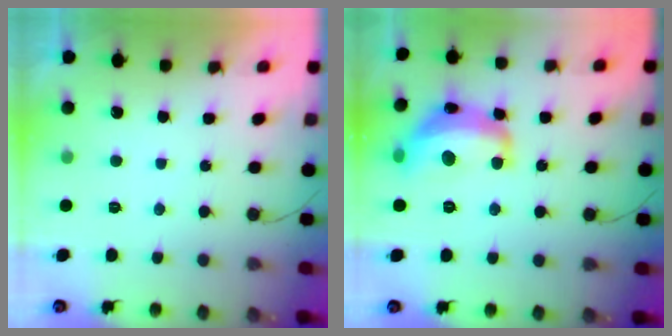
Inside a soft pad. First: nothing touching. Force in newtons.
{"total": 16.7, "press": 16.7, "slide": 1.0}